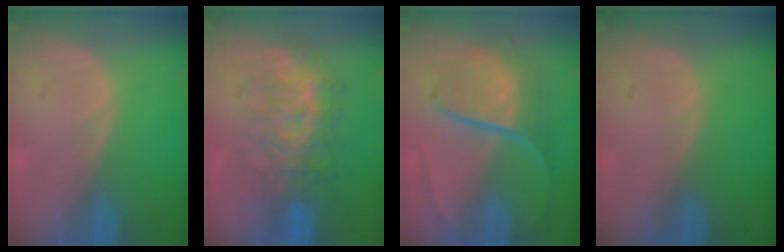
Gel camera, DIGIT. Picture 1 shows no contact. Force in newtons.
{"total": 7.8, "press": 7.7, "slide": 1.3}
{"total": 8.9, "press": 7.5, "slide": 4.9}
{"total": 0.0}